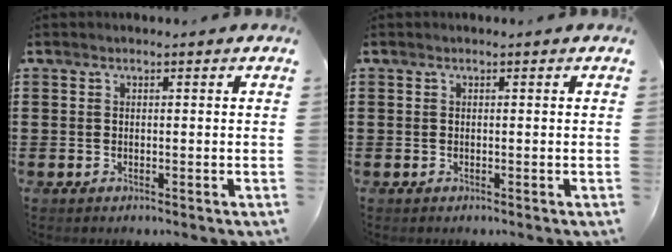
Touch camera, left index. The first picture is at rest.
{"total": 0.0}